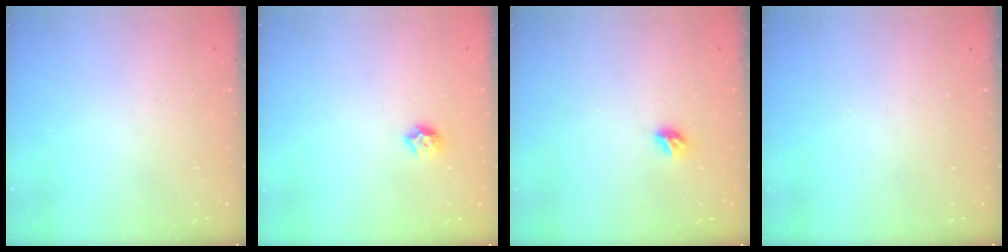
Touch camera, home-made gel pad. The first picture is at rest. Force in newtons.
{"total": 6.2, "press": 6.2, "slide": 0.8}
{"total": 5.8, "press": 5.8, "slide": 0.7}
{"total": 0.0}